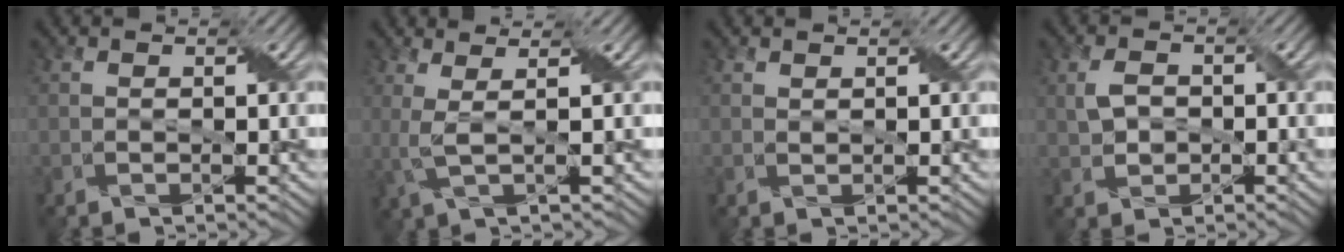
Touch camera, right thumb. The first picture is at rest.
{"total": 3.1, "force": [1.0, 0.6, 2.9], "torque": [-0.064, 0.002, 0.021]}
{"total": 0.6, "force": [0.5, 0.0, -0.2], "torque": [0.002, 0.003, 0.011]}
{"total": 2.7, "force": [0.1, 2.1, 1.7], "torque": [-0.040, 0.003, 0.004]}